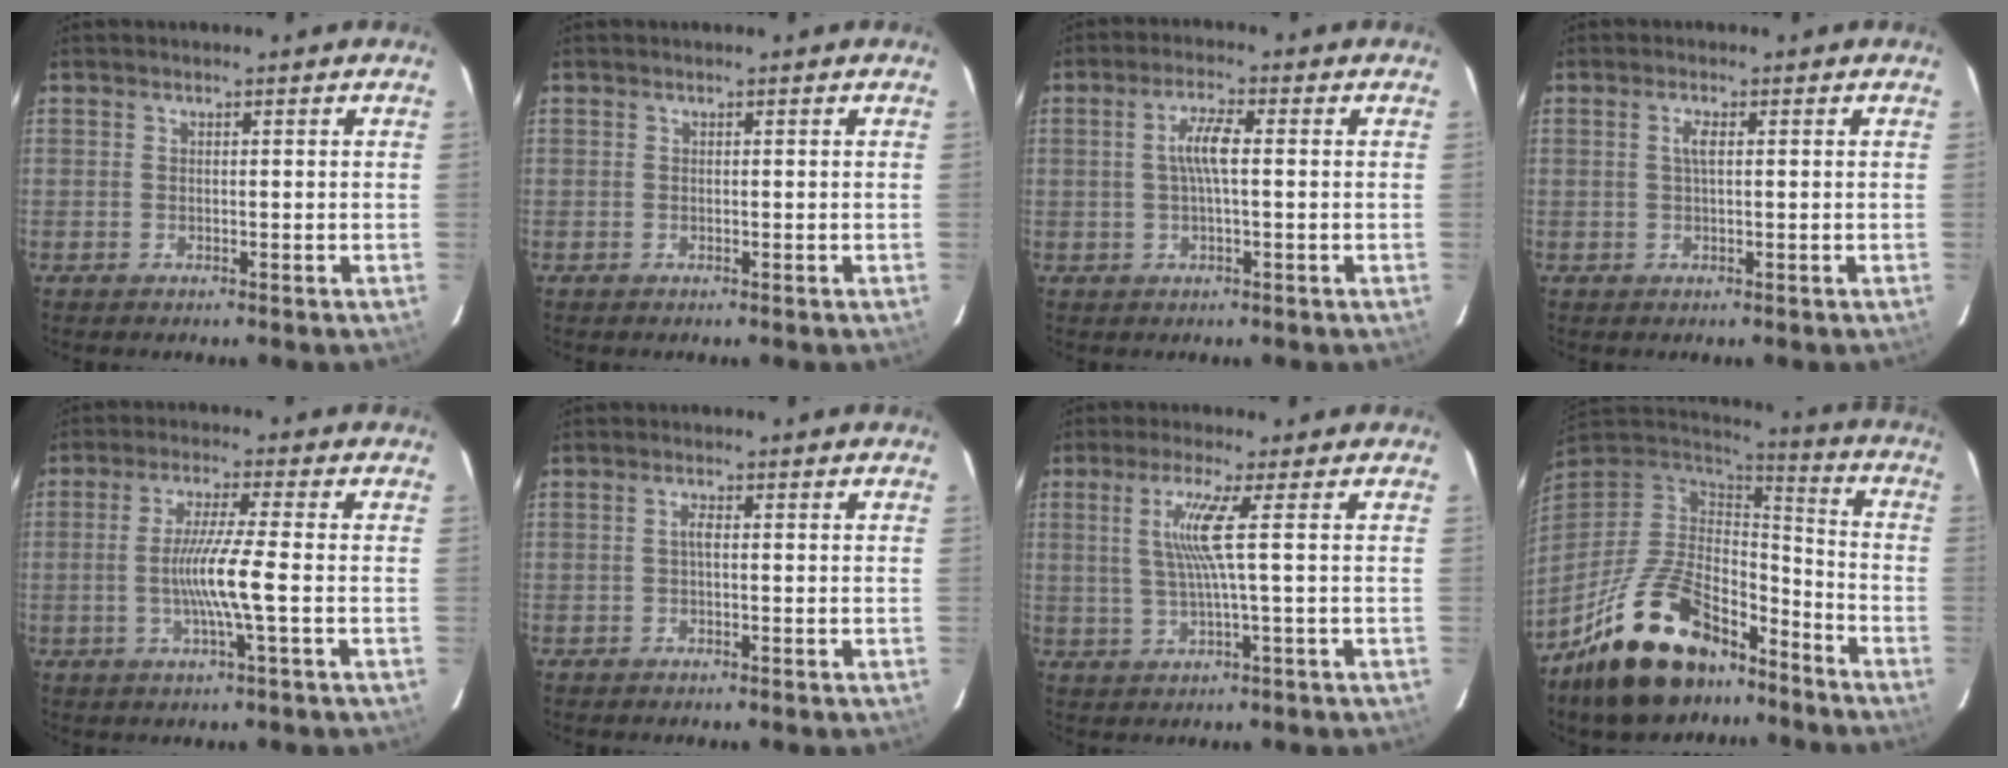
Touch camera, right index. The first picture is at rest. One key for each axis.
{"total": 0.0}
{"total": 4.7, "fx": 0.2, "fy": 0.7, "fz": 4.6, "tx": -0.088, "ty": 0.006, "tz": 0.006}
{"total": 1.7, "fx": 0.3, "fy": 0.3, "fz": 1.6, "tx": -0.032, "ty": 0.002, "tz": 0.004}
{"total": 7.7, "fx": -1.6, "fy": -1.1, "fz": 7.5, "tx": -0.144, "ty": -0.009, "tz": -0.032}
{"total": 1.2, "fx": -0.1, "fy": 0.3, "fz": 1.2, "tx": -0.023, "ty": 0.004, "tz": -0.004}
{"total": 6.0, "fx": 1.0, "fy": -1.6, "fz": 5.7, "tx": -0.104, "ty": -0.003, "tz": 0.023}
{"total": 22.5, "fx": -15.3, "fy": 10.5, "fz": 12.8, "tx": -0.251, "ty": 0.001, "tz": -0.237}